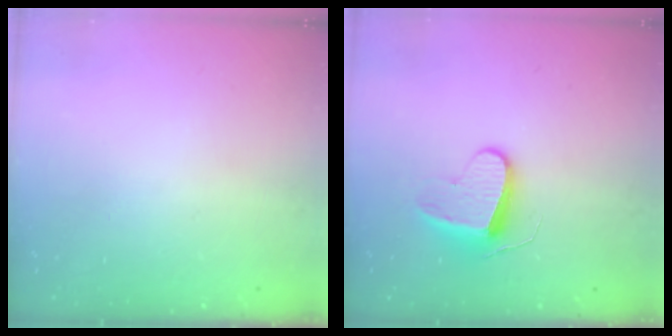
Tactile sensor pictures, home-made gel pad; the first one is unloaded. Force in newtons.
{"total": 9.5, "press": 9.5, "slide": 0.4}